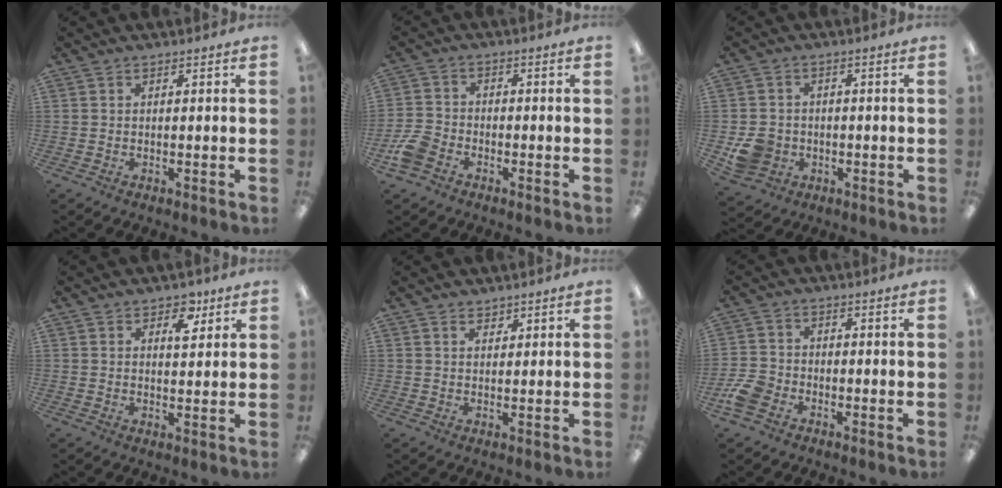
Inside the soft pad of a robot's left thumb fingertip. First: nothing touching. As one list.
[{"total": 6.2, "force": [-3.6, 4.1, 3.1], "torque": [-0.069, 0.019, -0.068]}, {"total": 6.6, "force": [-1.9, 5.8, 2.4], "torque": [-0.046, 0.016, -0.030]}, {"total": 5.9, "force": [3.5, 3.2, 3.4], "torque": [-0.028, -0.012, 0.054]}, {"total": 1.8, "force": [1.5, 0.9, 0.2], "torque": [0.003, -0.005, 0.028]}, {"total": 6.2, "force": [-3.1, 4.4, 3.2], "torque": [-0.071, 0.017, -0.059]}]